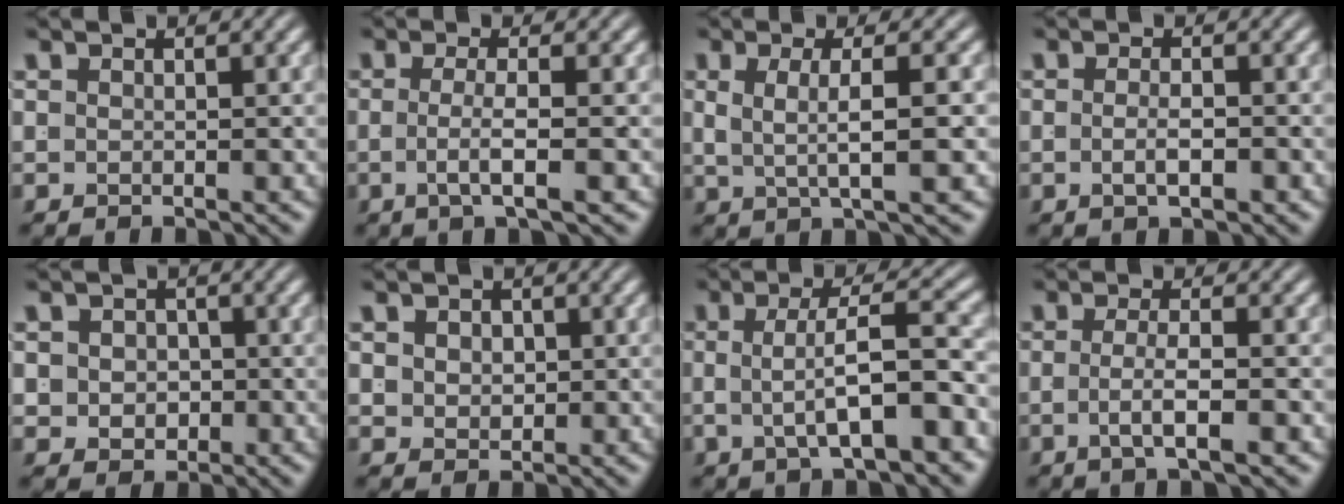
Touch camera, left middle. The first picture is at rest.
{"total": 2.7, "force": [-0.9, -0.6, 2.4], "torque": [-0.044, -0.011, -0.011]}
{"total": 3.7, "force": [0.9, 0.3, 3.6], "torque": [-0.057, -0.002, 0.020]}
{"total": 2.0, "force": [-1.2, 0.0, 1.6], "torque": [-0.029, -0.009, -0.016]}
{"total": 3.6, "force": [-0.5, 3.2, 1.7], "torque": [-0.028, -0.015, -0.002]}
{"total": 1.6, "force": [0.5, 1.2, 1.0], "torque": [-0.021, -0.013, 0.021]}
{"total": 5.1, "force": [-1.5, 1.2, 4.7], "torque": [-0.066, -0.002, -0.015]}
{"total": 2.8, "force": [-1.3, -0.3, 2.5], "torque": [-0.040, -0.009, -0.017]}